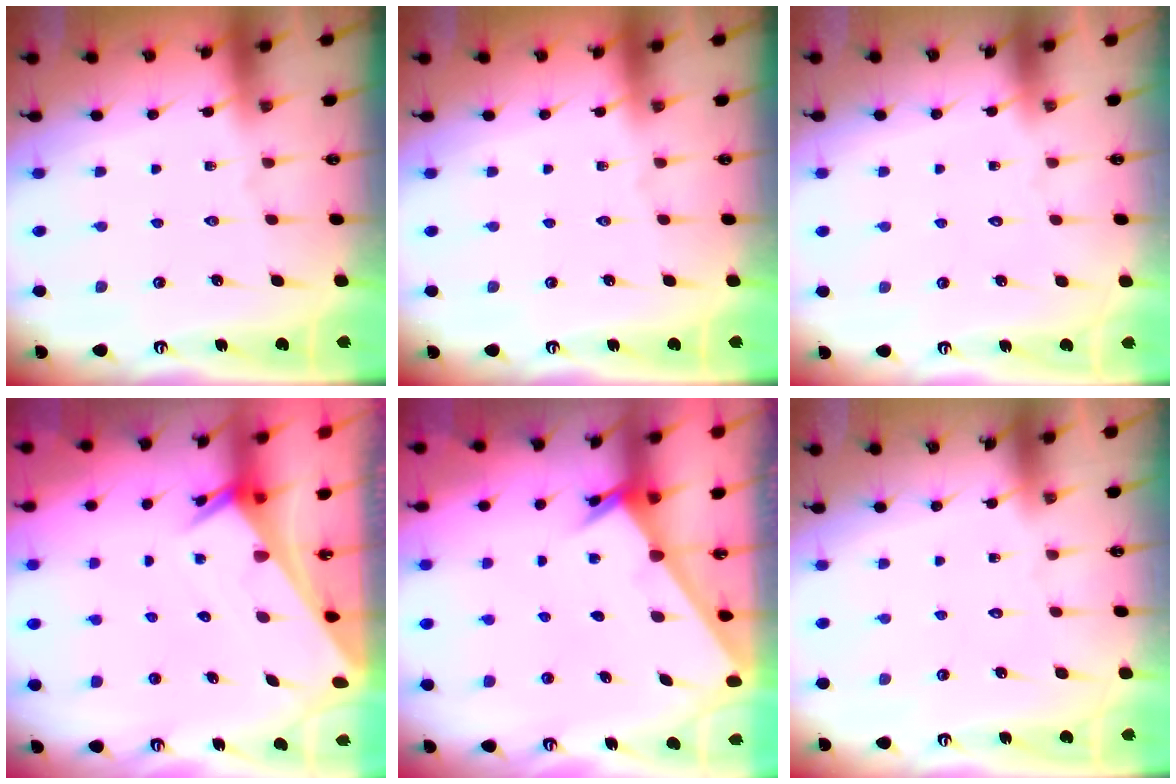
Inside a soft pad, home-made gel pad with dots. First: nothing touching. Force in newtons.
{"total": 0.0}
{"total": 1.5, "press": 1.5, "slide": 0.1}
{"total": 2.4, "press": 2.4, "slide": 0.1}
{"total": 2.4, "press": 2.4, "slide": 0.2}
{"total": 1.7, "press": 1.7, "slide": 0.1}